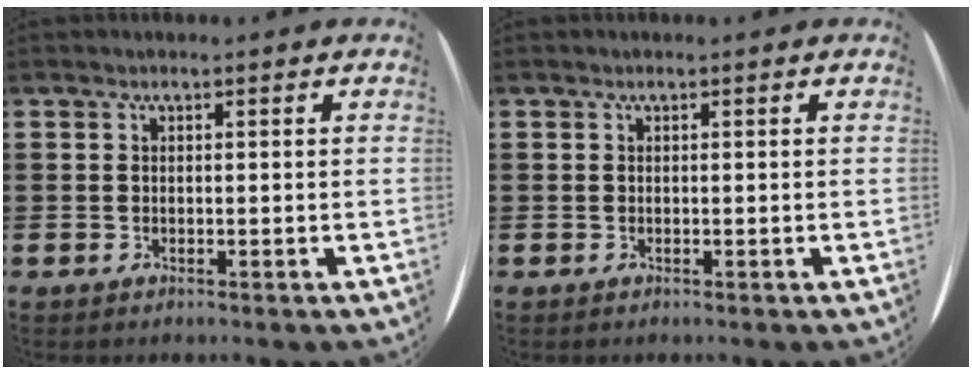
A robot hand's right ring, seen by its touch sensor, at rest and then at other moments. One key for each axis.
{"total": 0.0}